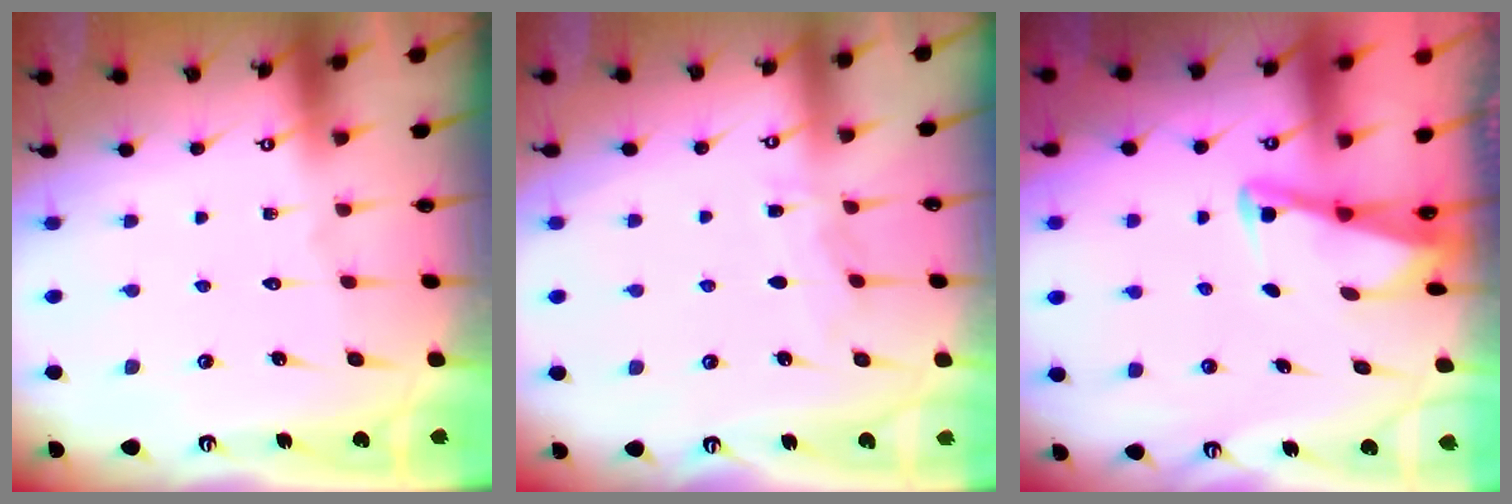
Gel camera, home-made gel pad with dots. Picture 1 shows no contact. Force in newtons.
{"total": 5.4, "press": 5.4, "slide": 0.6}
{"total": 2.9, "press": 2.9, "slide": 0.4}